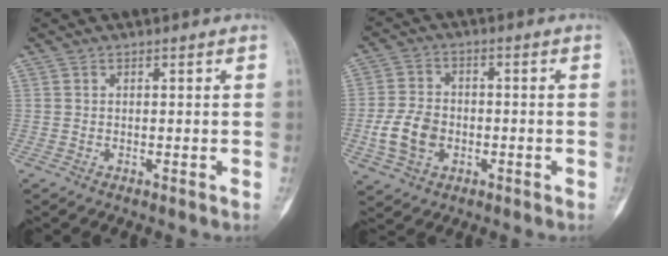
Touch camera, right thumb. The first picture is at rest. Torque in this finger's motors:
{"motor_torque": [1.43, 0.90, 0.69, -0.54, 0.27]}